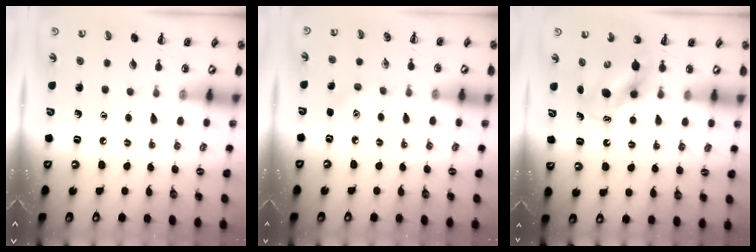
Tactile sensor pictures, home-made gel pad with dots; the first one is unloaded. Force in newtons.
{"total": 3.9, "press": 3.8, "slide": 1.0}
{"total": 6.7, "press": 6.6, "slide": 1.1}